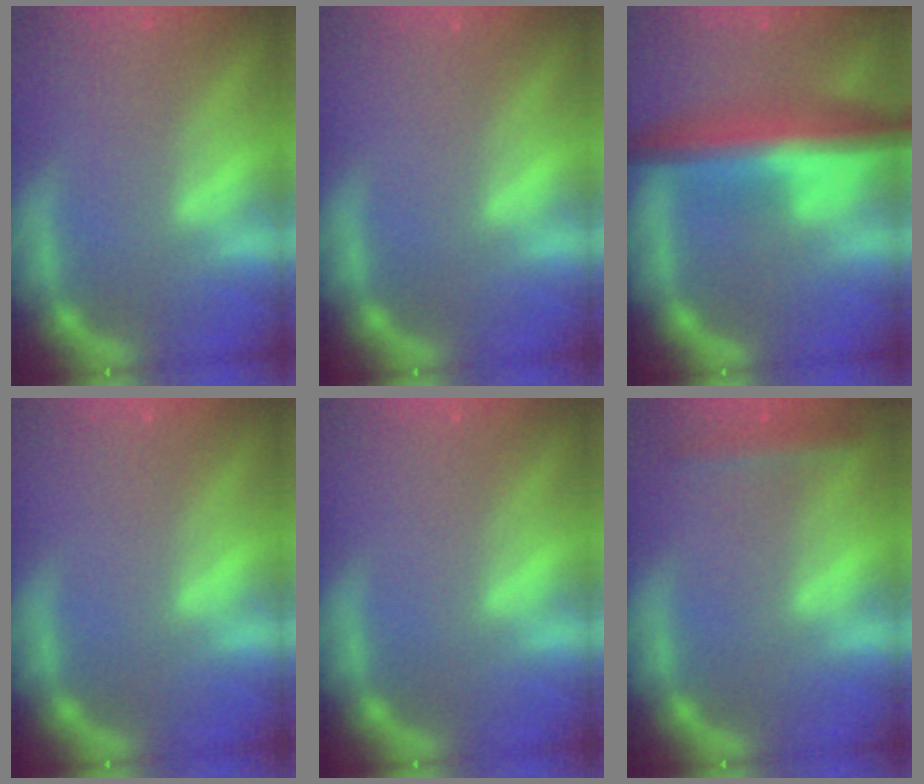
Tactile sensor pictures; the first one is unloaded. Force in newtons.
{"total": 0.0}
{"total": 8.5}
{"total": 0.0}
{"total": 0.0}
{"total": 1.9}